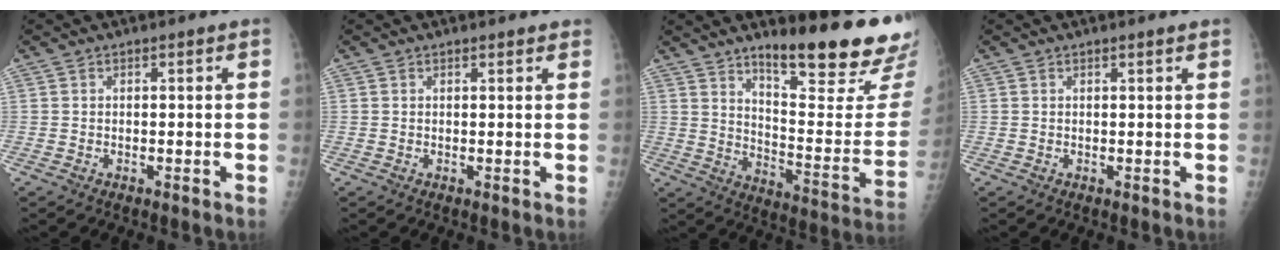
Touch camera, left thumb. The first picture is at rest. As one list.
[{"total": 1.4, "force": [1.2, 0.4, 0.6], "torque": [-0.002, 0.000, 0.014]}, {"total": 23.9, "force": [16.8, 4.8, 16.2], "torque": [-0.197, -0.111, 0.244]}, {"total": 1.0, "force": [0.8, -0.1, 0.5], "torque": [-0.008, 0.001, 0.014]}]